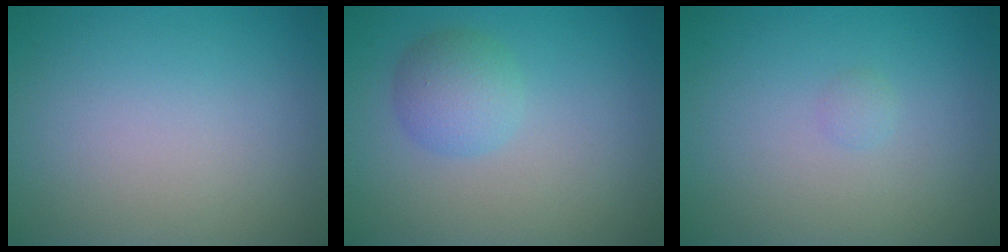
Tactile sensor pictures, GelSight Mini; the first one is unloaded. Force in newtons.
{"total": 2.8, "press": 2.8, "slide": 0.1}
{"total": 0.5, "press": 0.5, "slide": 0.0}